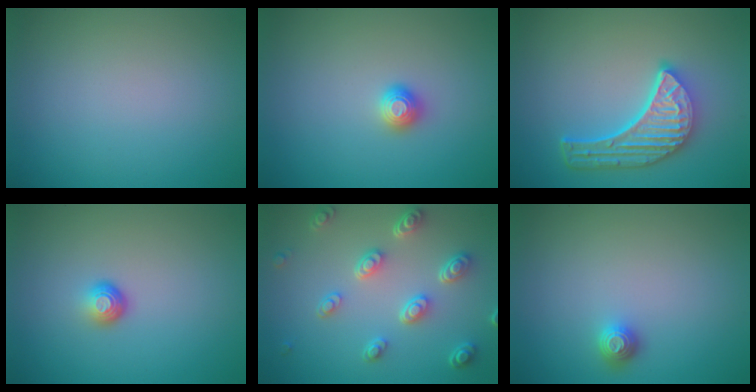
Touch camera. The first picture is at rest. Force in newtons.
{"total": 1.2, "press": 1.1, "slide": 0.2}
{"total": 6.0, "press": 4.6, "slide": 3.9}
{"total": 1.6, "press": 1.0, "slide": 1.2}
{"total": 4.8, "press": 3.7, "slide": 3.0}
{"total": 1.4, "press": 1.2, "slide": 0.5}